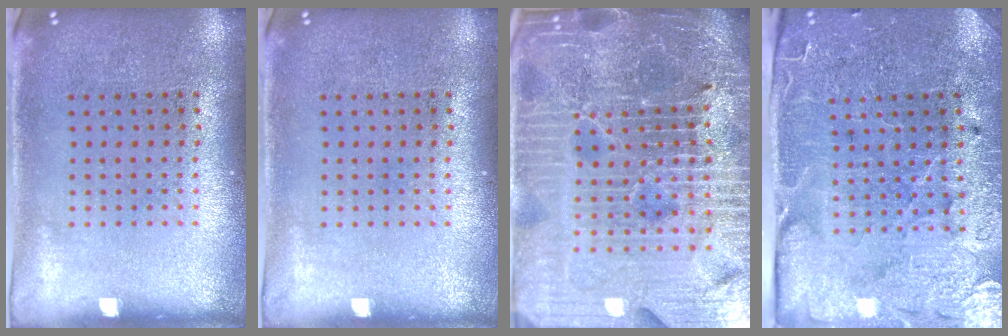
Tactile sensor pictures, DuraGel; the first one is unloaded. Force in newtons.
{"total": 0.0}
{"total": 7.1, "press": 6.2, "slide": 3.5}
{"total": 3.6, "press": 3.5, "slide": 0.6}